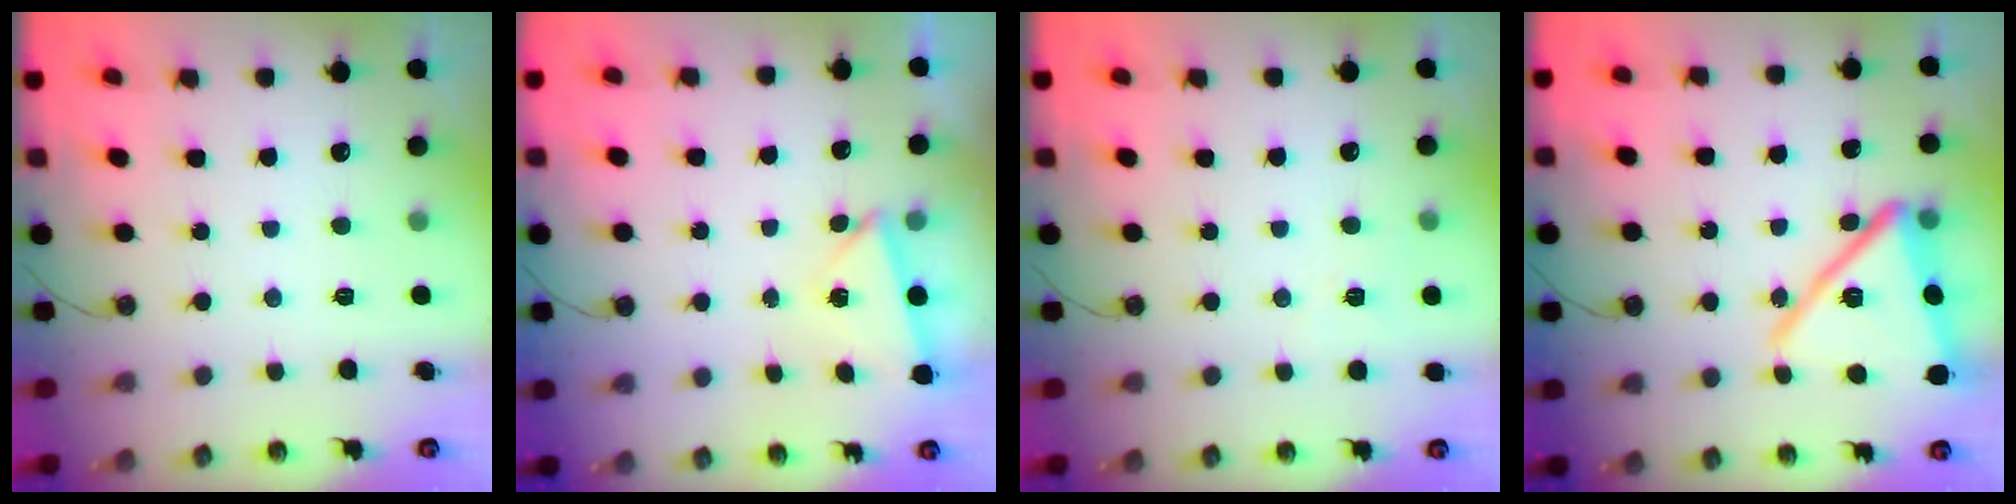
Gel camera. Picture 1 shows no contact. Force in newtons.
{"total": 2.5, "press": 1.9, "slide": 1.6}
{"total": 3.2, "press": 3.1, "slide": 0.8}
{"total": 20.6, "press": 20.5, "slide": 1.5}